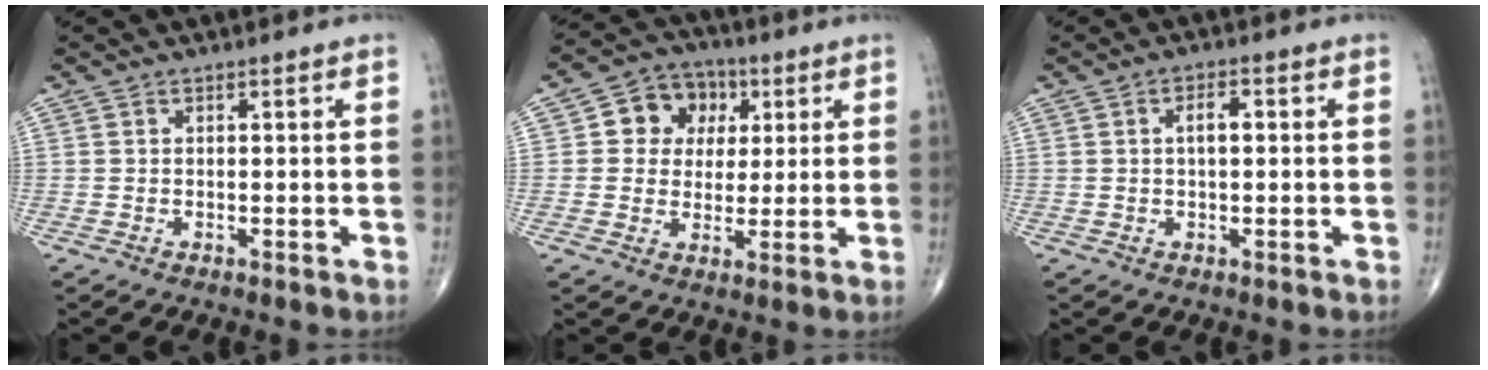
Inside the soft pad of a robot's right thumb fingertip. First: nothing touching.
{"total": 9.6, "force": [2.6, 8.1, 4.4], "torque": [-0.024, 0.003, 0.034]}
{"total": 3.1, "force": [0.4, 1.4, 2.7], "torque": [-0.043, 0.008, 0.005]}